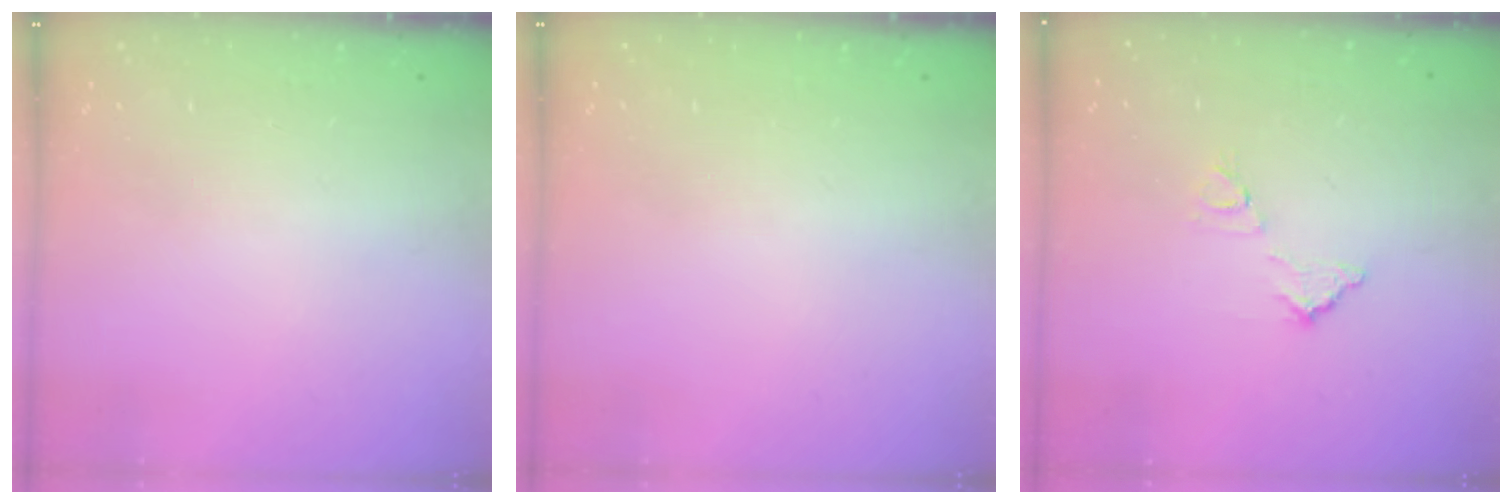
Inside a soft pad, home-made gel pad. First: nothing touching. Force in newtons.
{"total": 0.0}
{"total": 7.5, "press": 7.5, "slide": 0.4}